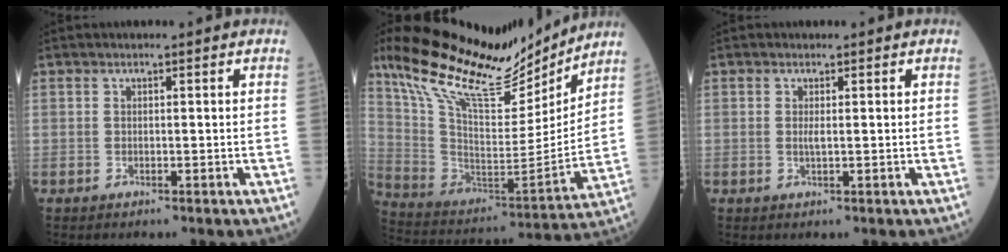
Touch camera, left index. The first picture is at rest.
{"total": 23.0, "force": [18.6, 5.4, 12.4], "torque": [-0.231, -0.008, 0.319]}
{"total": 0.7, "force": [-0.1, 0.1, 0.7], "torque": [-0.020, -0.007, 0.000]}